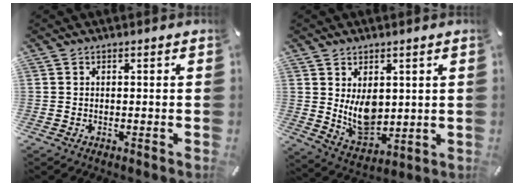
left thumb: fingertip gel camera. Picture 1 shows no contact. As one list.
[{"total": 9.4, "force": [2.1, 6.6, 6.3], "torque": [-0.097, -0.020, 0.041]}]